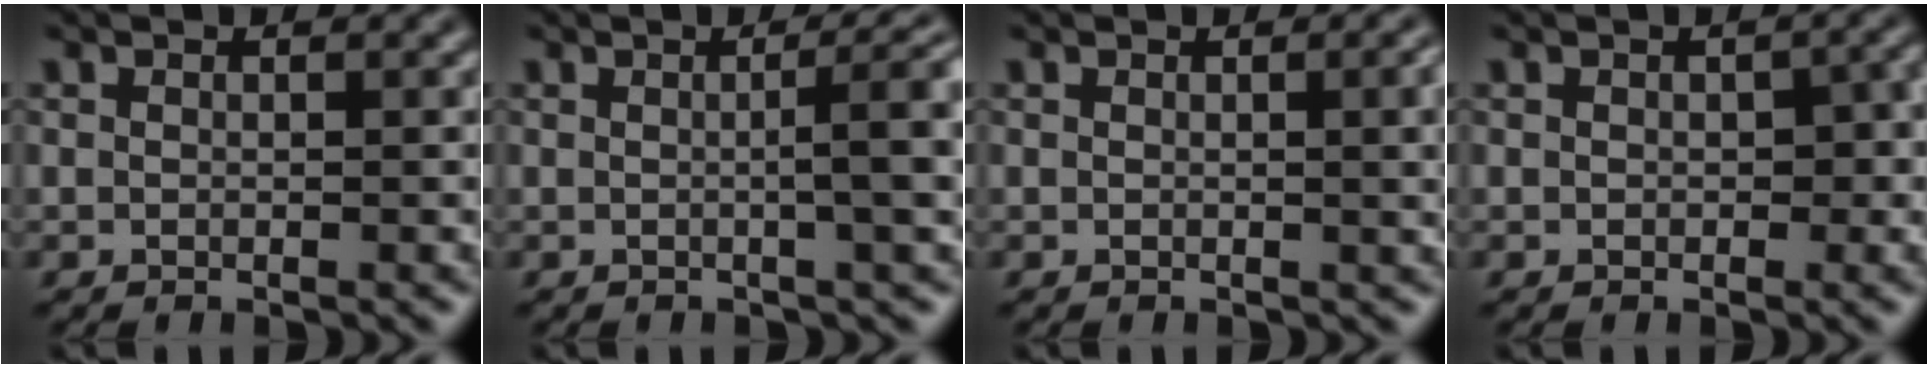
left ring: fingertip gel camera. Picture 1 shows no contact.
{"total": 5.2, "force": [0.3, 1.4, 5.0], "torque": [-0.052, 0.016, 0.004]}
{"total": 3.1, "force": [0.3, 1.0, 2.9], "torque": [-0.027, 0.005, 0.001]}
{"total": 2.2, "force": [0.0, 1.3, 1.8], "torque": [-0.022, -0.001, 0.000]}